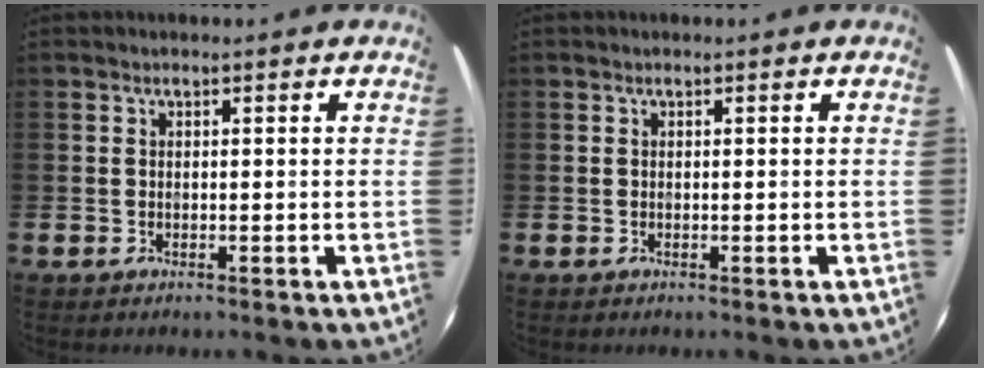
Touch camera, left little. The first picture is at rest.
{"total": 0.0}